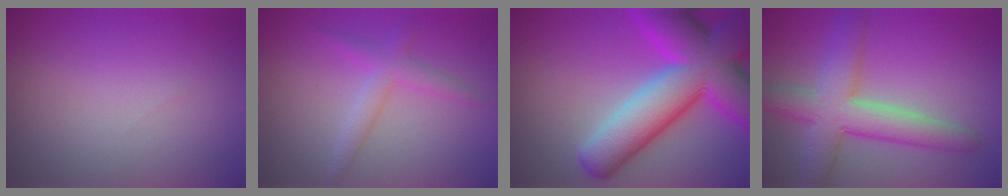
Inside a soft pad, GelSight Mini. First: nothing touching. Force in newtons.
{"total": 2.6, "press": 2.6, "slide": 0.1}
{"total": 13.8, "press": 13.8, "slide": 0.6}
{"total": 7.0, "press": 7.0, "slide": 0.4}